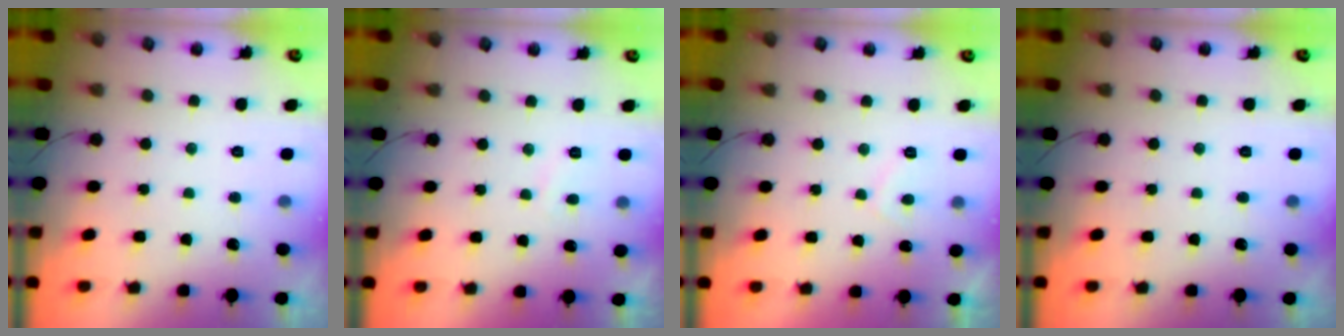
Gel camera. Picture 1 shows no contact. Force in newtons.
{"total": 1.5, "press": 1.4, "slide": 0.6}
{"total": 2.1, "press": 2.0, "slide": 0.9}
{"total": 0.0}